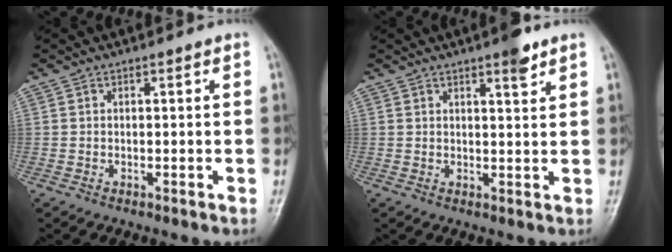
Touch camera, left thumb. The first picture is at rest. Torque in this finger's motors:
{"motor_torque": [1.24, 0.13, 0.41, -0.47, 0.03]}